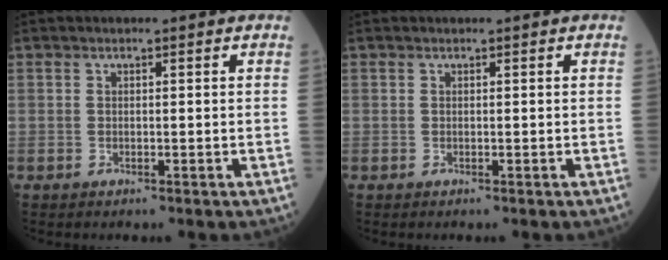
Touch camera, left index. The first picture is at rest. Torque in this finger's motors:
{"motor_torque": [0.00, 0.00, 0.00, 0.00]}